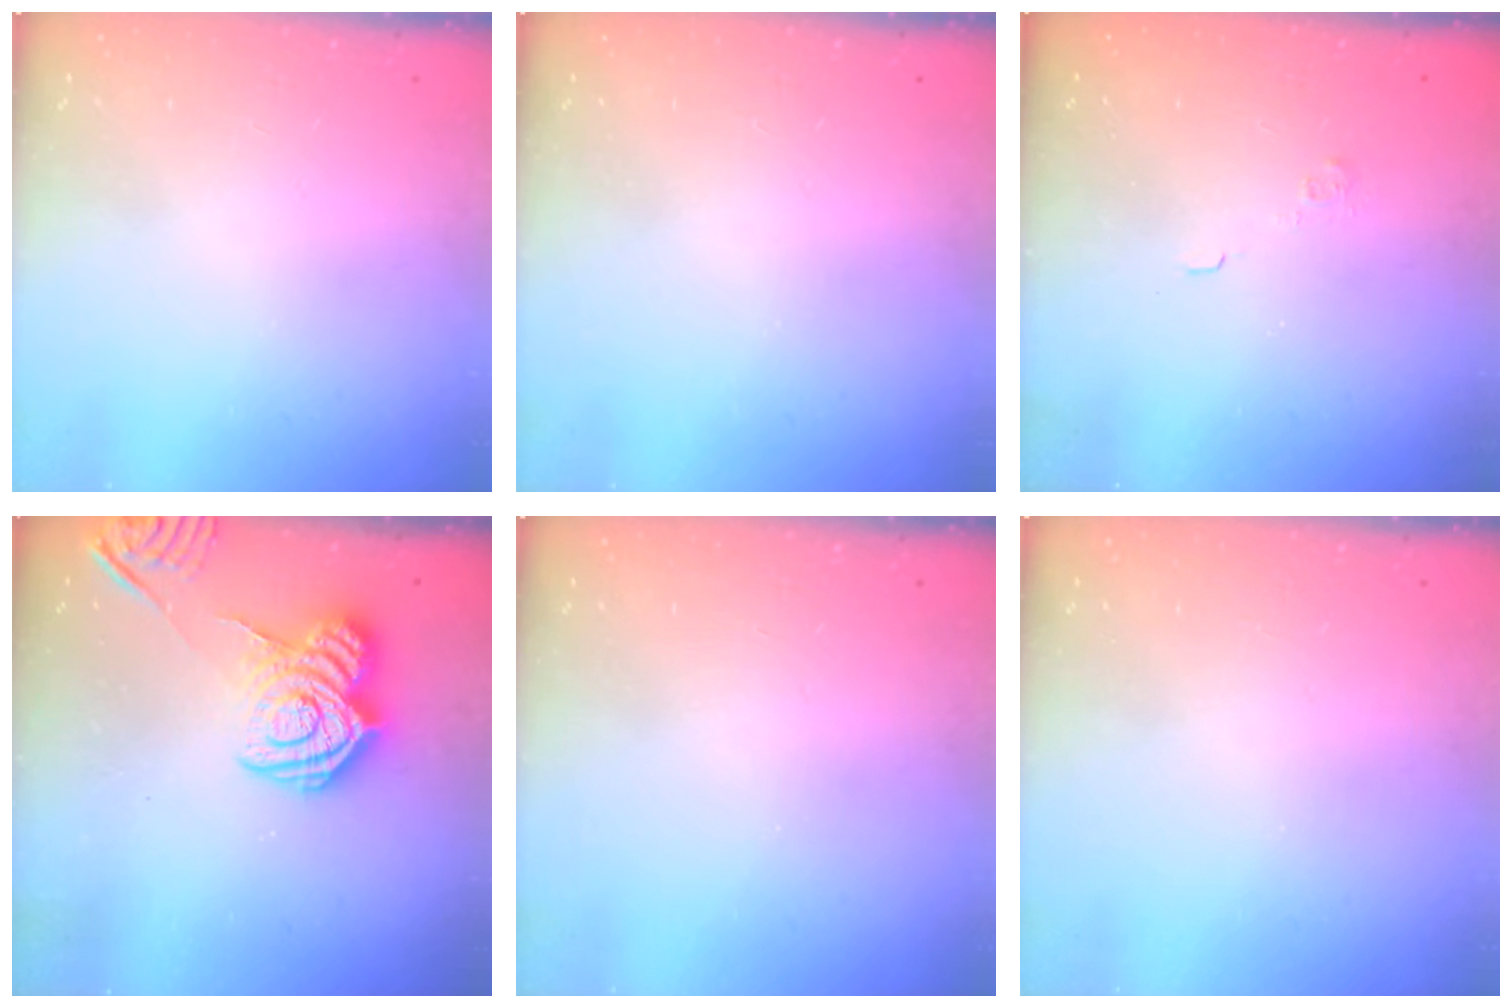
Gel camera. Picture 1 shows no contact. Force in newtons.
{"total": 0.0}
{"total": 3.6, "press": 3.5, "slide": 0.9}
{"total": 13.9, "press": 13.8, "slide": 1.0}
{"total": 0.0}
{"total": 0.0}